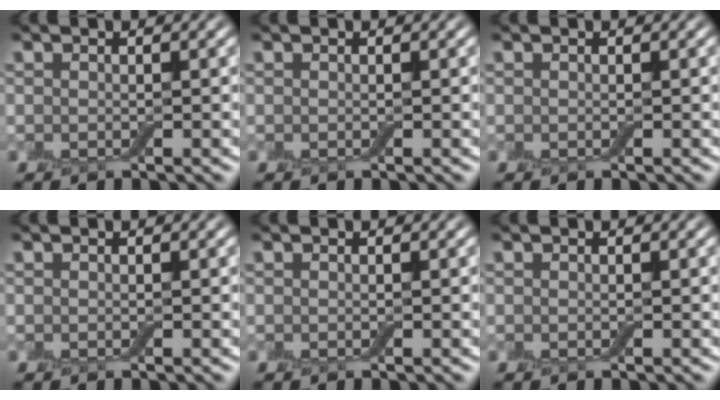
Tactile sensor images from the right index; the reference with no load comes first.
{"total": 0.0}
{"total": 0.0}
{"total": 0.0}
{"total": 0.0}
{"total": 0.0}